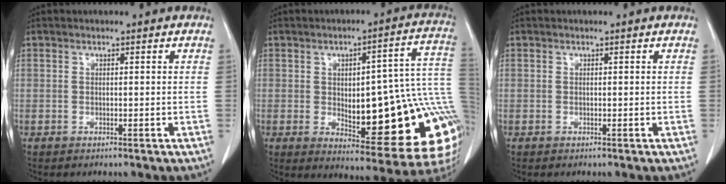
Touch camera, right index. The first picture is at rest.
{"total": 23.7, "force": [-2.5, 6.8, 22.5], "torque": [-0.201, 0.025, -0.012]}
{"total": 0.0}